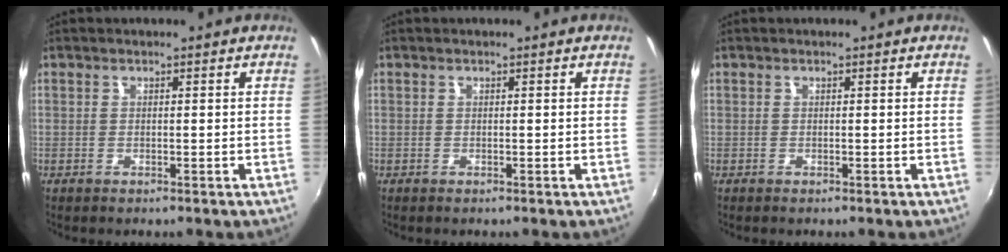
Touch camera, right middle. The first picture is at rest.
{"total": 0.0}
{"total": 0.0}